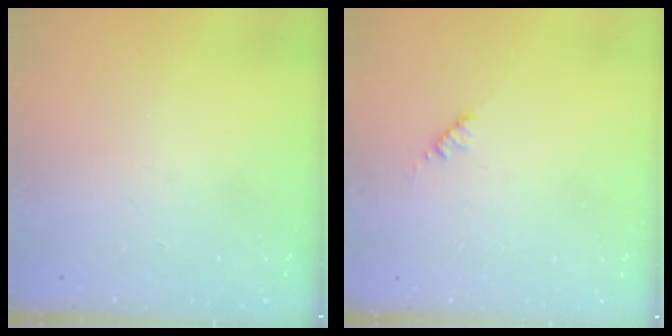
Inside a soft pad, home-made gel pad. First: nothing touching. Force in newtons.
{"total": 2.8, "press": 2.8, "slide": 0.4}